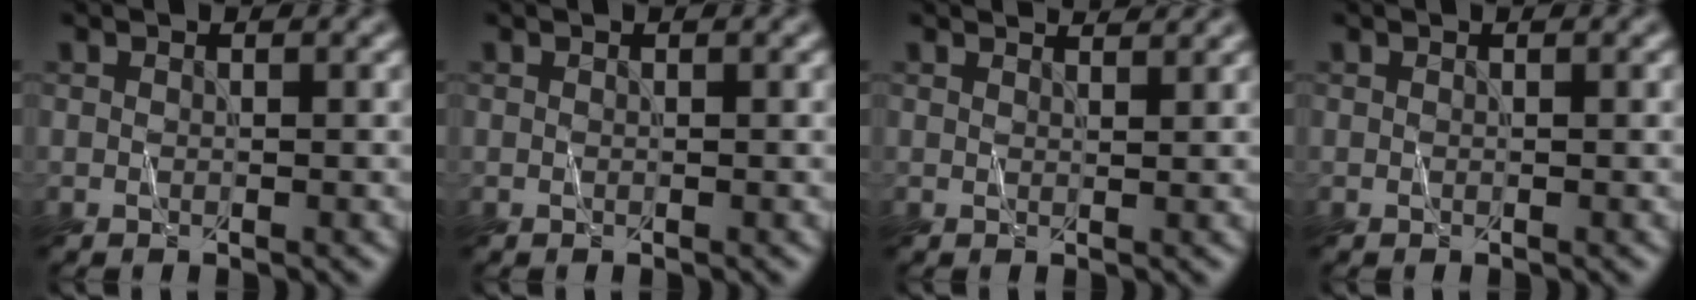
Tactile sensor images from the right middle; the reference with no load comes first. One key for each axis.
{"total": 0.0}
{"total": 2.4, "fx": 2.2, "fy": 0.4, "fz": 0.7, "tx": -0.006, "ty": 0.003, "tz": 0.021}
{"total": 0.0}